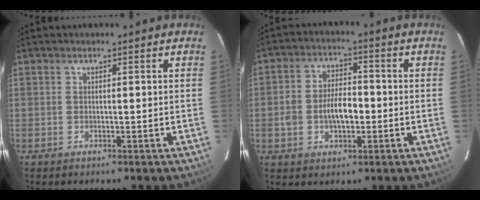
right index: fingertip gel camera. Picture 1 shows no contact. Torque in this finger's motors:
{"motor_torque": [0.18, 0.00, 0.42, 0.09]}